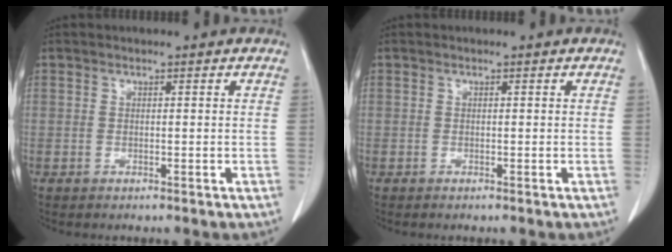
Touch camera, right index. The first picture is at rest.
{"total": 0.0}